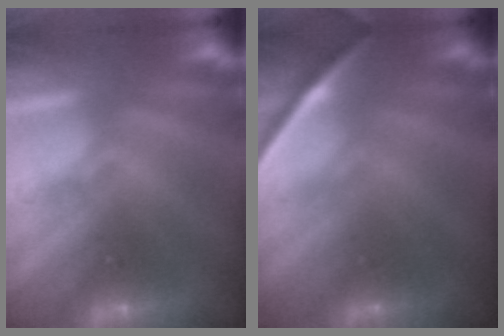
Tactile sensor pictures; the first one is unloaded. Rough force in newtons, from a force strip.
{"total": 1.9}